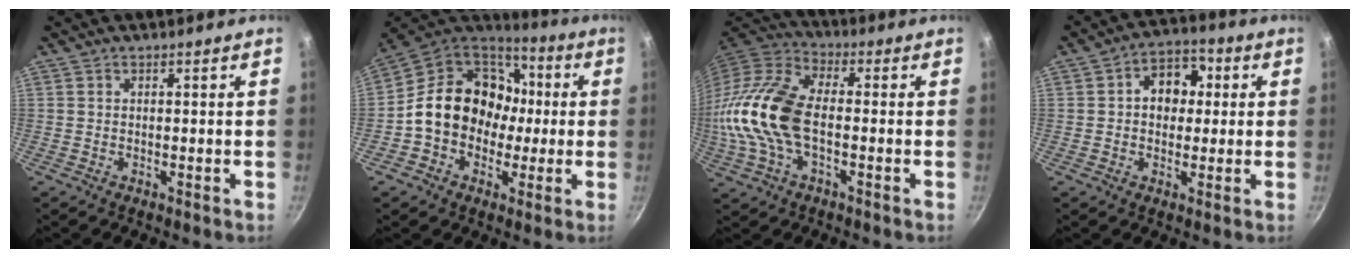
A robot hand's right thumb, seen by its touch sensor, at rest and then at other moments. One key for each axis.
{"total": 19.3, "fx": -0.1, "fy": 15.9, "fz": 10.9, "tx": -0.145, "ty": 0.054, "tz": -0.008}
{"total": 17.6, "fx": -1.9, "fy": 9.7, "fz": 14.6, "tx": -0.286, "ty": 0.030, "tz": -0.048}
{"total": 8.8, "fx": 1.2, "fy": 6.8, "fz": 5.4, "tx": -0.031, "ty": 0.016, "tz": 0.006}